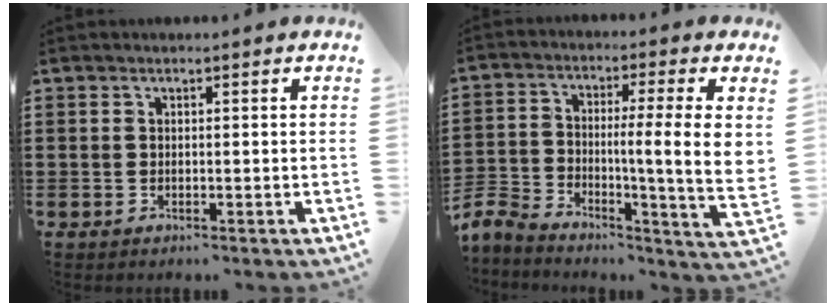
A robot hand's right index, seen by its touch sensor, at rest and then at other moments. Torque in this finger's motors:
{"motor_torque": [0.76, 0.14, 0.53, 0.21]}